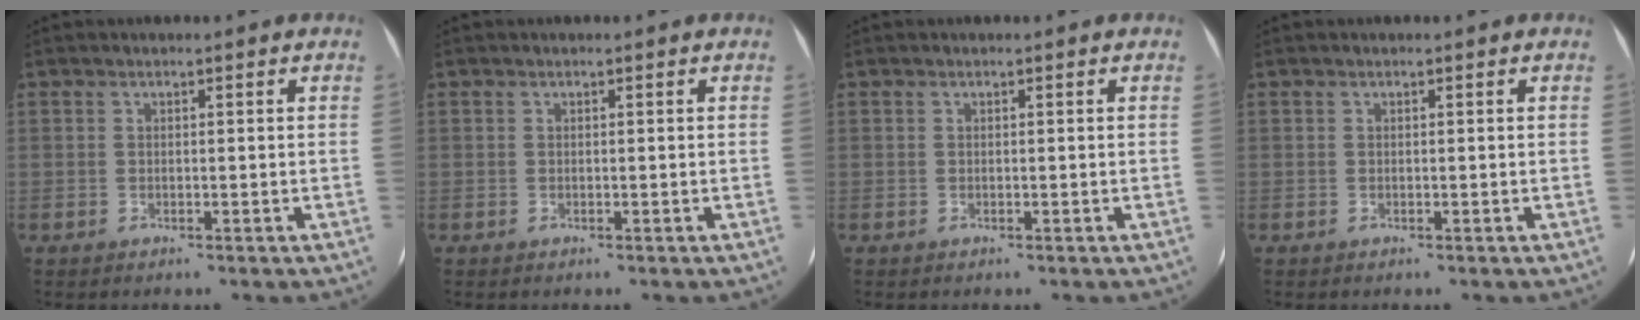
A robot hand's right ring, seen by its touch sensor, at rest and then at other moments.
{"total": 0.0}
{"total": 0.0}
{"total": 0.0}